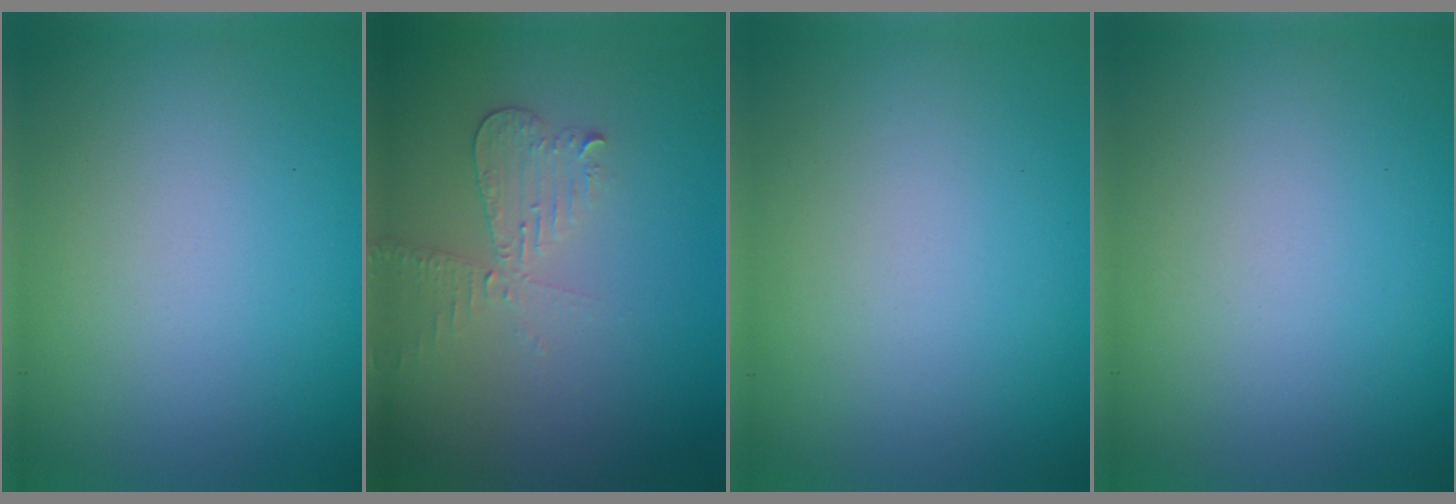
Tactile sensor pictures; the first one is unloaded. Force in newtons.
{"total": 2.4, "press": 2.3, "slide": 0.5}
{"total": 0.0}
{"total": 0.0}